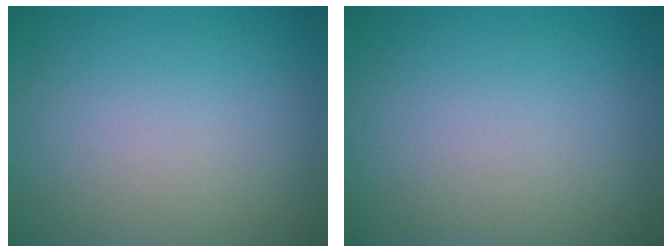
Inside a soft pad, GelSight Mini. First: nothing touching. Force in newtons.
{"total": 0.0}